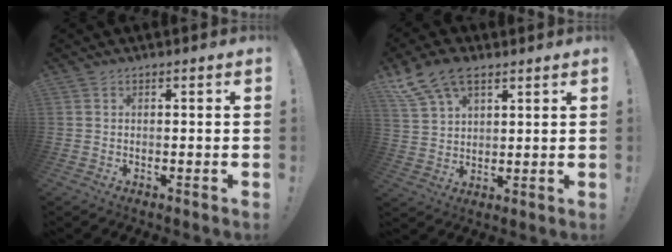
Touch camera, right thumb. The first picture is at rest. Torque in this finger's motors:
{"motor_torque": [0.26, 0.44, 0.22, 0.02, 0.10]}